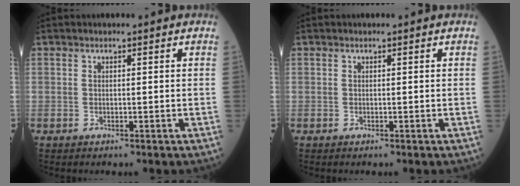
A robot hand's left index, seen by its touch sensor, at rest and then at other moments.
{"total": 0.0}